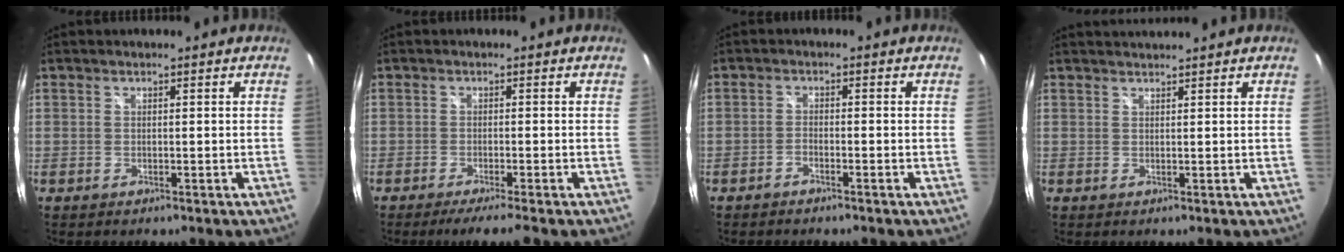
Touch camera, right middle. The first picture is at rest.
{"total": 4.4, "force": [-3.6, -1.1, 2.3], "torque": [-0.040, -0.015, -0.058]}
{"total": 1.3, "force": [-1.2, 0.2, 0.6], "torque": [-0.019, 0.002, -0.027]}
{"total": 1.9, "force": [1.8, -0.4, 0.2], "torque": [-0.005, 0.001, 0.031]}